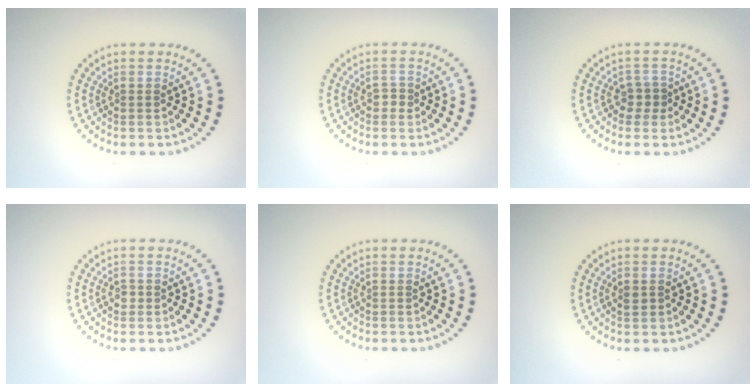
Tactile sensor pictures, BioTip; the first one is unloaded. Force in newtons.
{"total": 1.0, "press": 1.0, "slide": 0.3}
{"total": 1.6, "press": 1.3, "slide": 0.9}
{"total": 0.8, "press": 0.7, "slide": 0.3}
{"total": 0.0}
{"total": 1.1, "press": 1.0, "slide": 0.2}